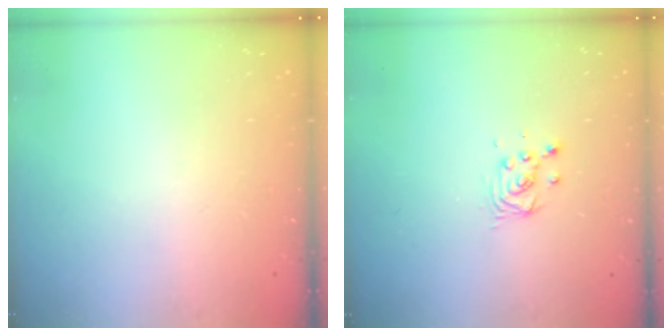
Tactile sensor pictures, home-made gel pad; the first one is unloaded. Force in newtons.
{"total": 3.4, "press": 3.4, "slide": 0.4}